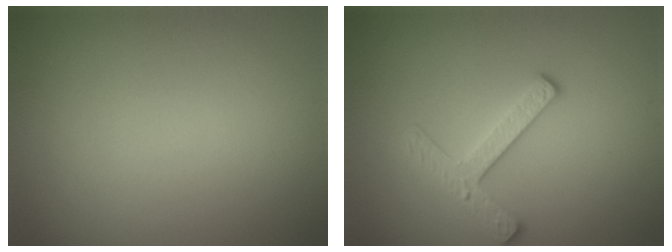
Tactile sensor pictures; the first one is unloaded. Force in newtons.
{"total": 2.8, "press": 2.7, "slide": 0.9}